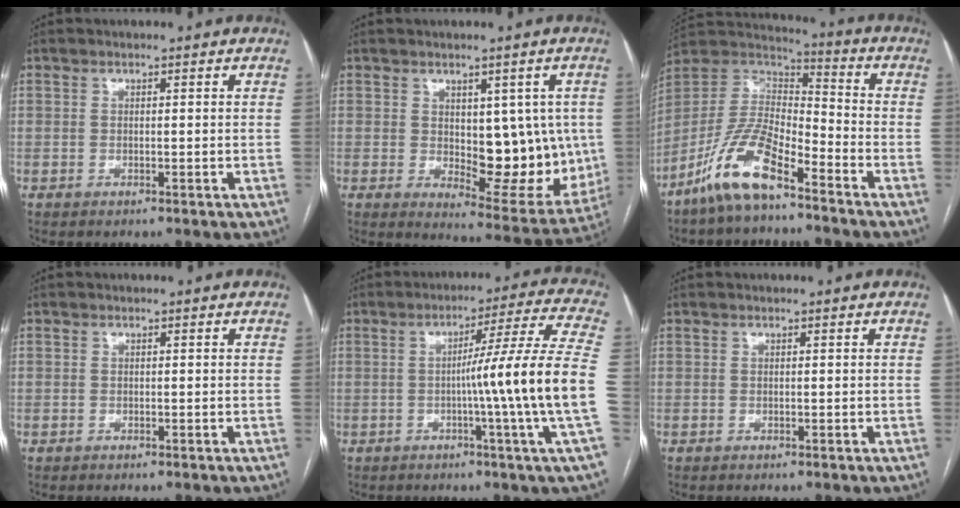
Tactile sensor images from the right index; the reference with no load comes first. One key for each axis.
{"total": 12.7, "fx": 0.3, "fy": 6.0, "fz": 11.2, "tx": -0.120, "ty": -0.002, "tz": 0.025}
{"total": 13.1, "fx": -8.8, "fy": 3.6, "fz": 9.1, "tx": -0.195, "ty": 0.010, "tz": -0.171}
{"total": 0.6, "fx": -0.2, "fy": 0.5, "fz": 0.0, "tx": 0.002, "ty": 0.006, "tz": -0.006}
{"total": 15.3, "fx": -2.3, "fy": -3.1, "fz": 14.8, "tx": -0.210, "ty": -0.005, "tz": -0.042}
{"total": 0.0}